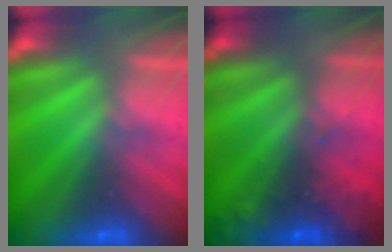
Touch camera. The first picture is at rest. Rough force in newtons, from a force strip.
{"total": 7.3}